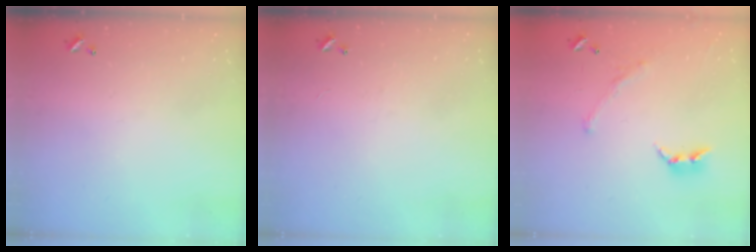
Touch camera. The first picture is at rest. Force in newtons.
{"total": 2.4, "press": 2.4, "slide": 0.3}
{"total": 1.5, "press": 1.0, "slide": 1.2}